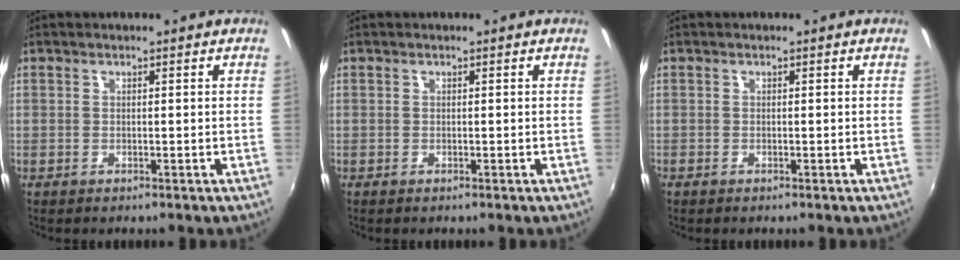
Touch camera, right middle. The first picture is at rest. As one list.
[{"total": 0.0}, {"total": 0.0}]